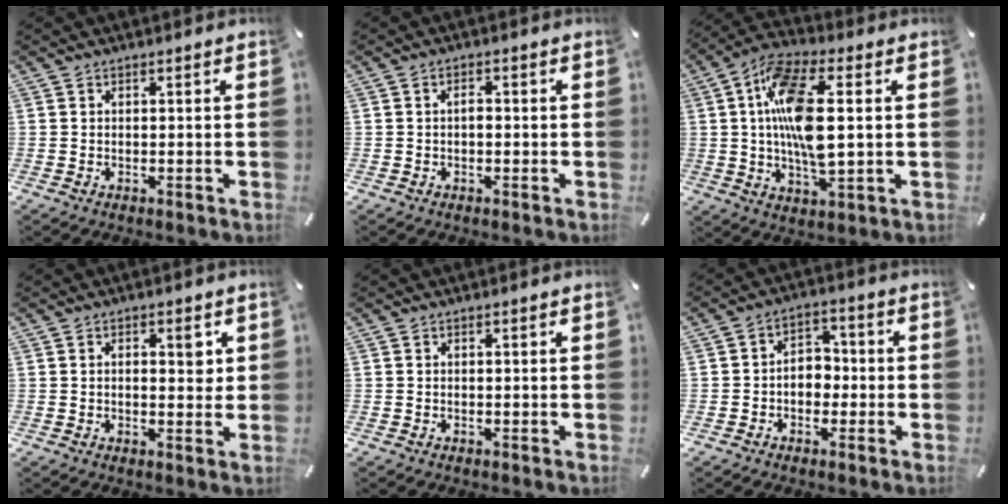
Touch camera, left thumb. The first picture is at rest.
{"total": 1.6, "force": [-0.2, 0.8, 1.4], "torque": [-0.027, 0.004, -0.006]}
{"total": 15.4, "force": [1.7, 6.1, 14.0], "torque": [-0.290, 0.000, 0.025]}
{"total": 3.9, "force": [0.9, 2.0, 3.2], "torque": [-0.026, -0.008, 0.004]}
{"total": 0.0}
{"total": 5.4, "force": [-1.5, 4.4, 2.7], "torque": [-0.044, 0.016, -0.030]}